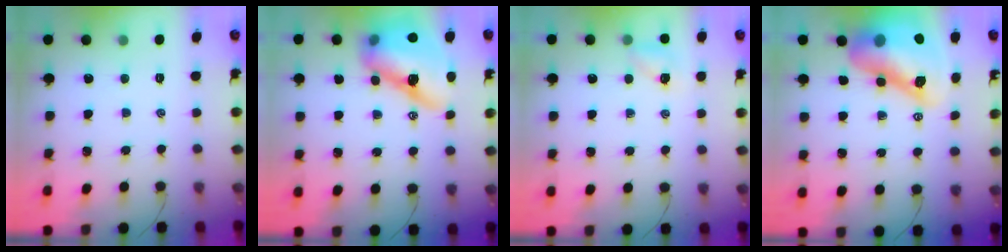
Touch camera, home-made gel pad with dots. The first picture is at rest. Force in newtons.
{"total": 15.5, "press": 14.9, "slide": 4.3}
{"total": 4.5, "press": 4.3, "slide": 1.3}
{"total": 18.1, "press": 17.4, "slide": 5.1}